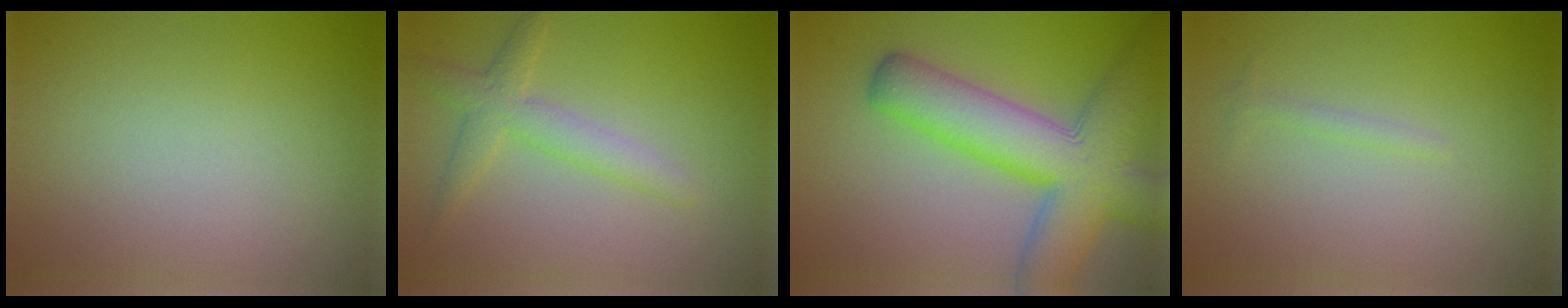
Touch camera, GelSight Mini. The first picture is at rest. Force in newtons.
{"total": 3.1, "press": 3.1, "slide": 0.2}
{"total": 10.4, "press": 10.4, "slide": 0.5}
{"total": 0.8, "press": 0.8, "slide": 0.0}